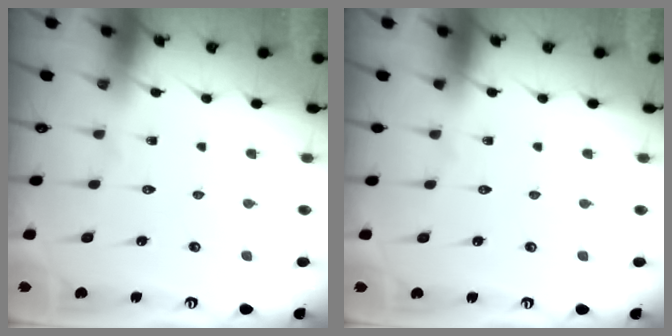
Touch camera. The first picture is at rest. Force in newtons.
{"total": 0.0}